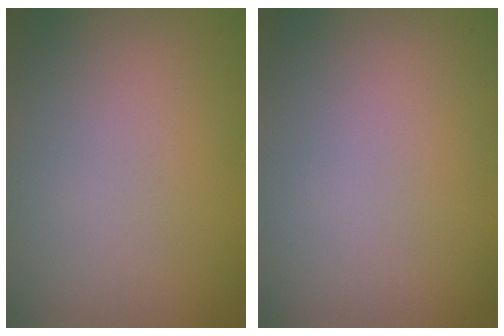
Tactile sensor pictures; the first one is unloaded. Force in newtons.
{"total": 0.0}